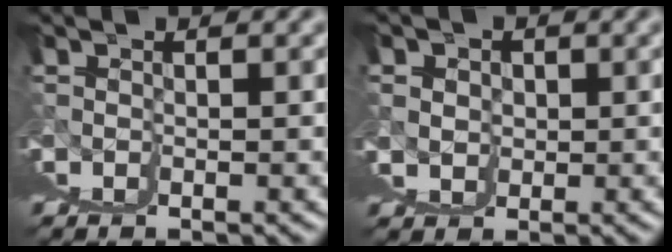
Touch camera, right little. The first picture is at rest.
{"total": 4.6, "force": [2.0, 4.1, 0.8], "torque": [-0.017, -0.018, 0.036]}